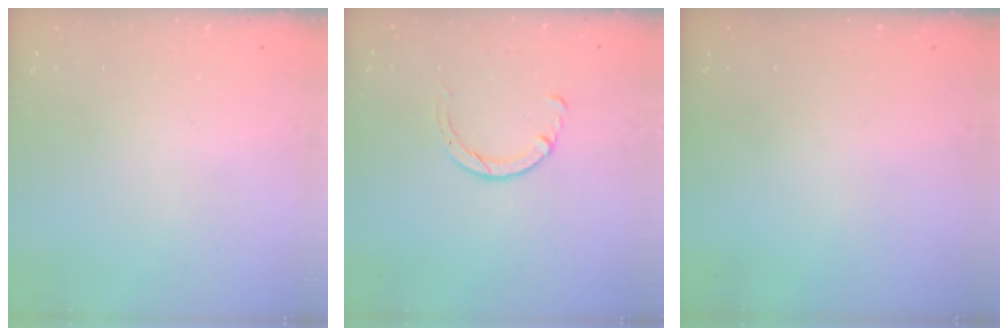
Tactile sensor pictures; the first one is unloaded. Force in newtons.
{"total": 2.9, "press": 2.8, "slide": 0.4}
{"total": 0.0}